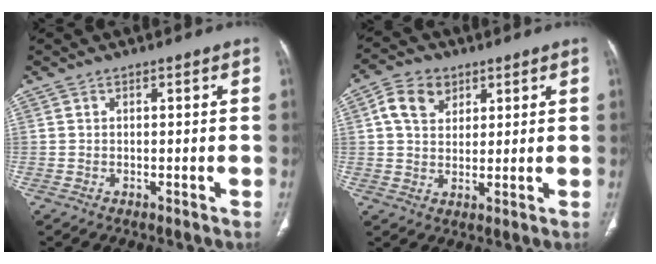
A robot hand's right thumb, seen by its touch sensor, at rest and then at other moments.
{"total": 7.3, "force": [3.0, 5.4, 3.9], "torque": [-0.053, -0.002, 0.052]}